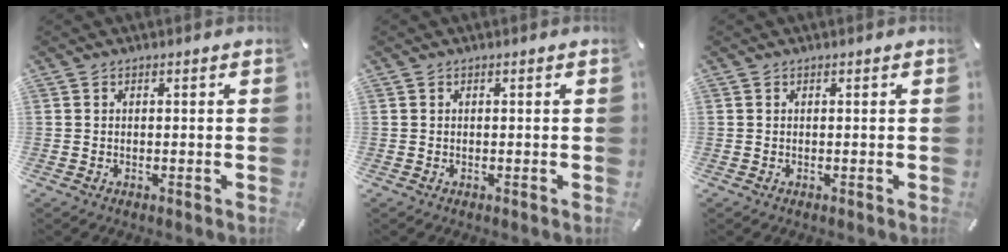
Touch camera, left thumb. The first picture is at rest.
{"total": 0.0}
{"total": 0.0}